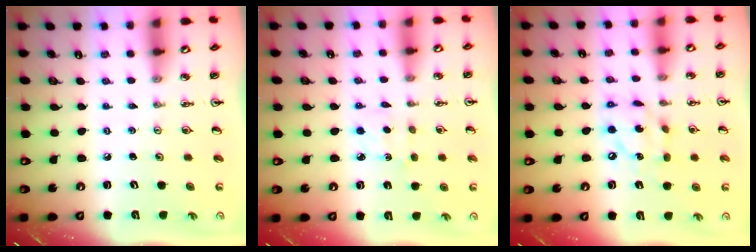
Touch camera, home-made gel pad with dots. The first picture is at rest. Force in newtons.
{"total": 3.4, "press": 3.4, "slide": 0.5}
{"total": 10.6, "press": 10.6, "slide": 0.6}